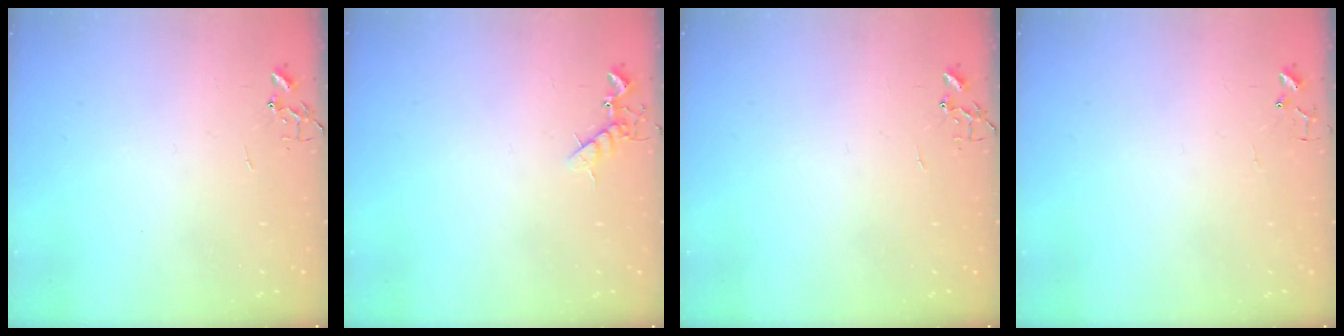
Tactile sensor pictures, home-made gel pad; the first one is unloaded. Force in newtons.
{"total": 5.3, "press": 5.2, "slide": 1.0}
{"total": 0.0}
{"total": 4.9, "press": 4.8, "slide": 0.4}